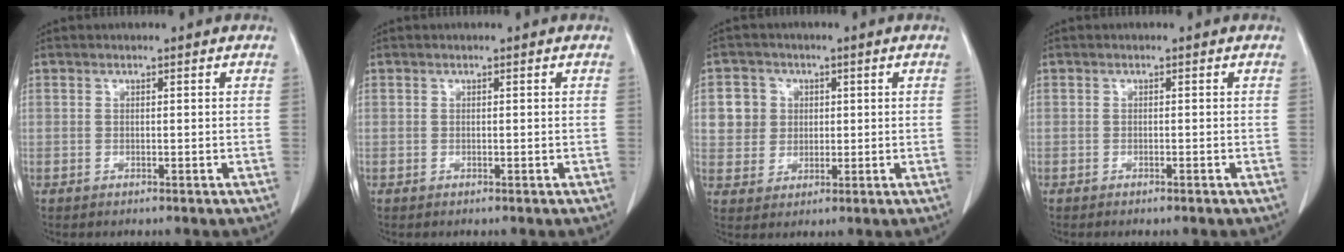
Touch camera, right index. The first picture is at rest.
{"total": 0.0}
{"total": 5.6, "force": [1.3, 5.4, 1.1], "torque": [-0.020, 0.017, 0.030]}
{"total": 0.6, "force": [-0.5, 0.0, 0.3], "torque": [-0.009, 0.000, -0.006]}